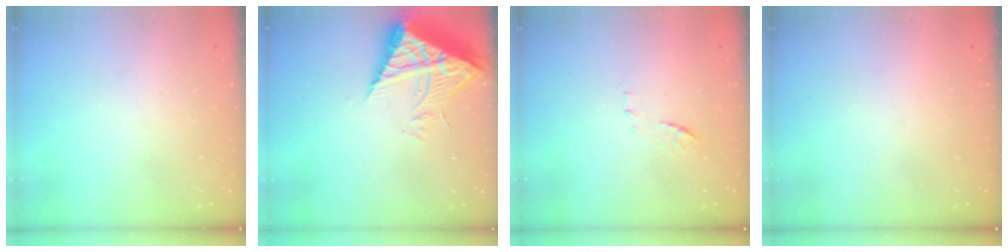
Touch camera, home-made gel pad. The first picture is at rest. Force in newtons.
{"total": 9.7, "press": 9.6, "slide": 0.8}
{"total": 6.8, "press": 6.8, "slide": 0.5}
{"total": 1.6, "press": 1.5, "slide": 0.1}